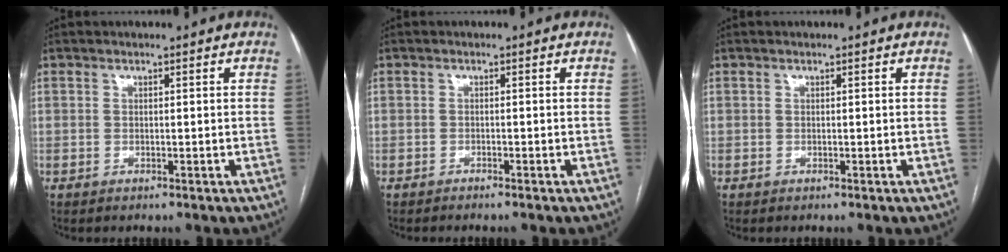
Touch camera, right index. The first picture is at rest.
{"total": 1.5, "force": [-1.3, 0.0, 0.8], "torque": [-0.012, 0.000, -0.015]}
{"total": 0.0}